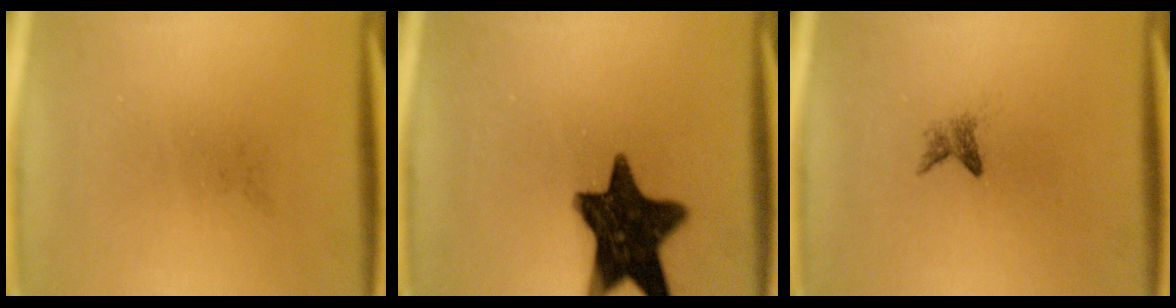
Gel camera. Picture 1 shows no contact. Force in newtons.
{"total": 15.3}
{"total": 1.4}